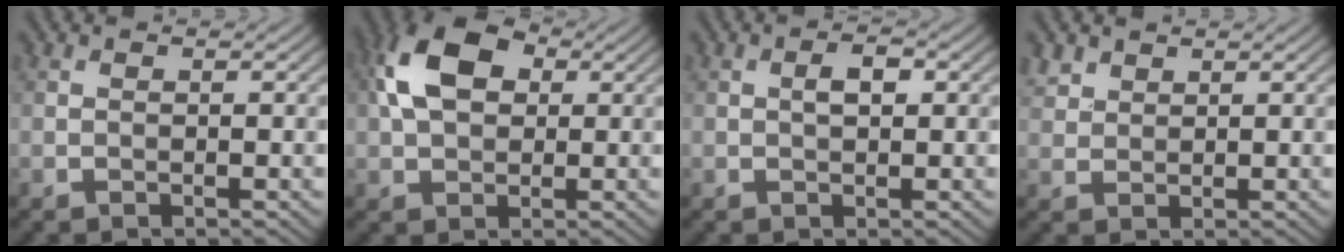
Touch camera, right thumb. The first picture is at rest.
{"total": 9.0, "force": [2.1, 6.0, 6.4], "torque": [-0.146, 0.021, 0.029]}
{"total": 2.0, "force": [0.3, 1.0, 1.8], "torque": [-0.030, 0.005, 0.003]}
{"total": 2.4, "force": [1.8, 1.4, 0.7], "torque": [-0.023, 0.005, 0.043]}